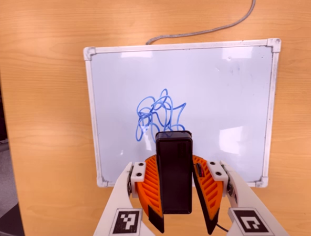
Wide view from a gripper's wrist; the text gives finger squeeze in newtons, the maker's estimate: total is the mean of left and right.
{"total": 8.5, "left": 7.7, "right": 9.2}